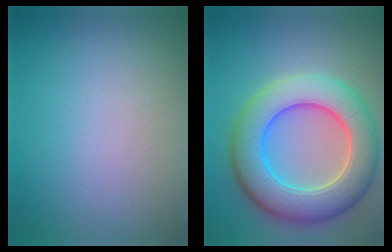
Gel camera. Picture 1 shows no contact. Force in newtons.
{"total": 9.4, "press": 9.4, "slide": 0.5}